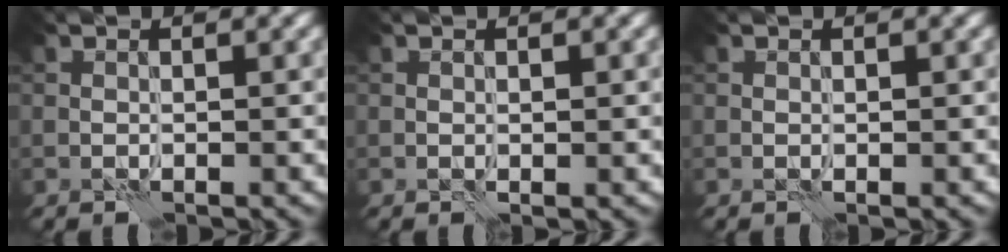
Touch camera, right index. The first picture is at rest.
{"total": 0.6, "force": [0.0, 0.2, 0.6], "torque": [-0.010, 0.000, 0.001]}
{"total": 0.0}